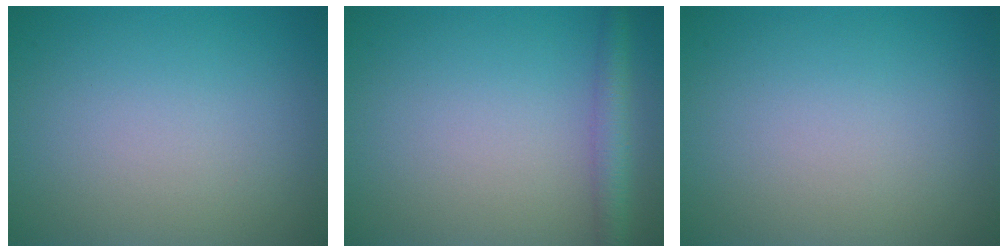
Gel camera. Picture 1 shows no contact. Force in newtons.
{"total": 2.7, "press": 2.7, "slide": 0.1}
{"total": 0.0}